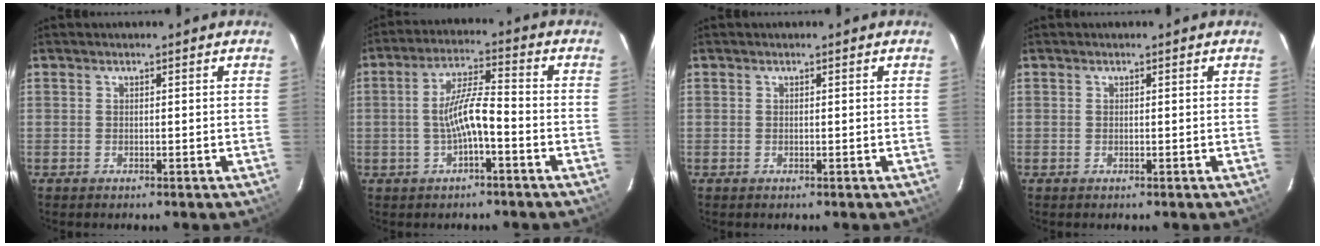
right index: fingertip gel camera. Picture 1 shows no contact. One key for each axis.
{"total": 7.1, "fx": -2.2, "fy": 1.2, "fz": 6.7, "tx": -0.134, "ty": 0.011, "tz": -0.037}
{"total": 0.0}
{"total": 0.0}